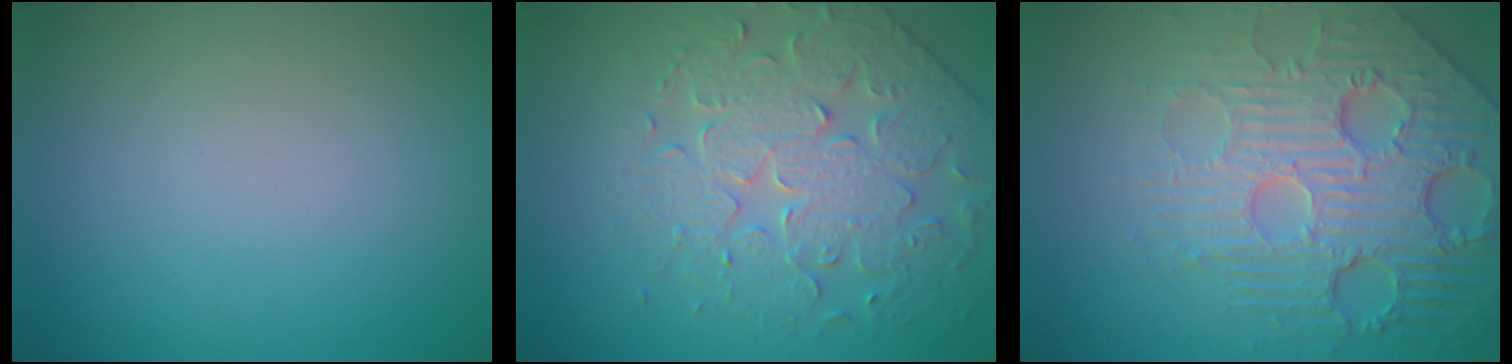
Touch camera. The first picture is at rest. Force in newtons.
{"total": 4.6, "press": 4.6, "slide": 0.5}
{"total": 7.3, "press": 5.4, "slide": 5.0}